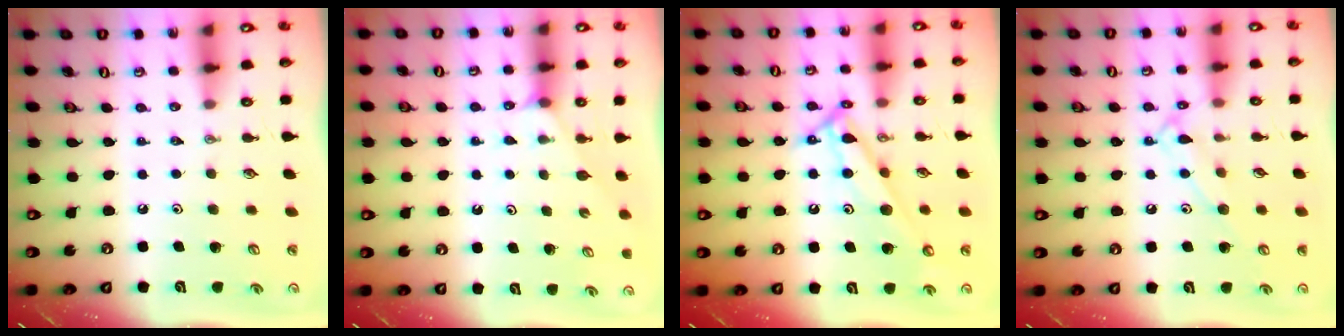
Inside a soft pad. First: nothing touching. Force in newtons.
{"total": 2.9, "press": 2.8, "slide": 0.5}
{"total": 10.6, "press": 10.6, "slide": 0.3}
{"total": 10.5, "press": 10.5, "slide": 0.8}